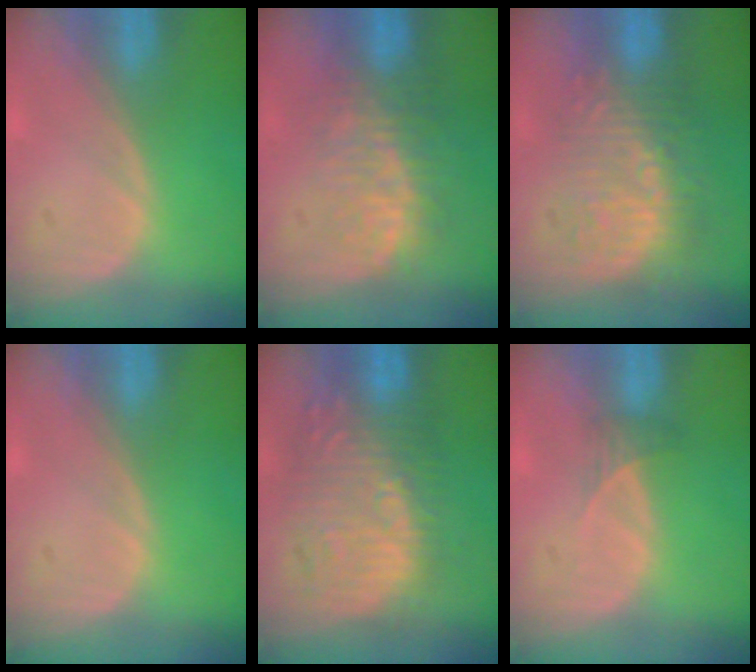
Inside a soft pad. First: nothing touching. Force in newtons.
{"total": 7.9, "press": 7.4, "slide": 2.8}
{"total": 8.9, "press": 8.7, "slide": 2.0}
{"total": 0.0}
{"total": 10.7, "press": 10.4, "slide": 2.4}
{"total": 1.6, "press": 1.3, "slide": 0.9}